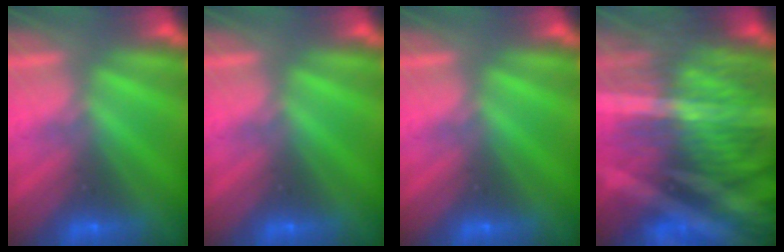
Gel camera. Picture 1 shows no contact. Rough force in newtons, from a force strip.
{"total": 0.0}
{"total": 0.0}
{"total": 8.7}